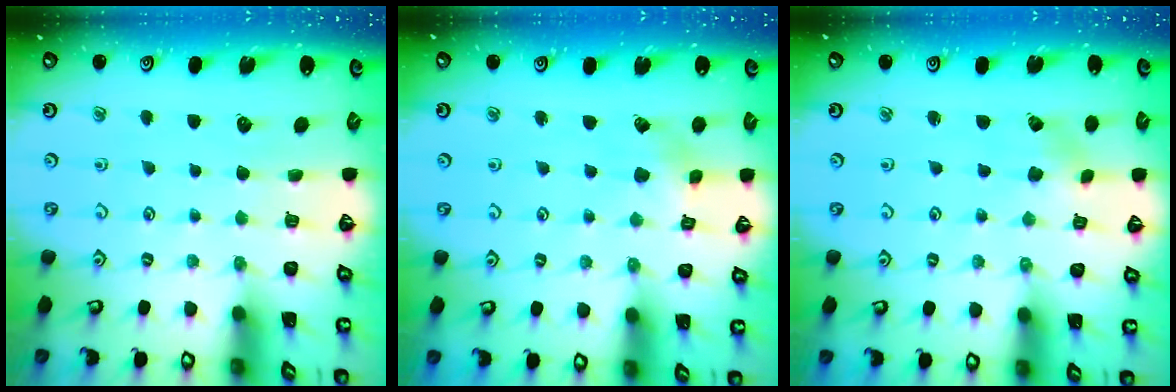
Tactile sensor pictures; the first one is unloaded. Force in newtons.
{"total": 2.3, "press": 2.3, "slide": 0.2}
{"total": 2.4, "press": 2.3, "slide": 0.4}